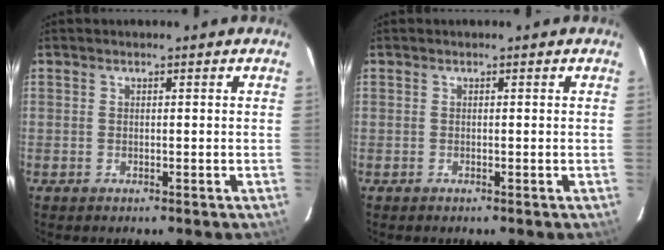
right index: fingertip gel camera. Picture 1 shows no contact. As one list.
[{"total": 0.0}]